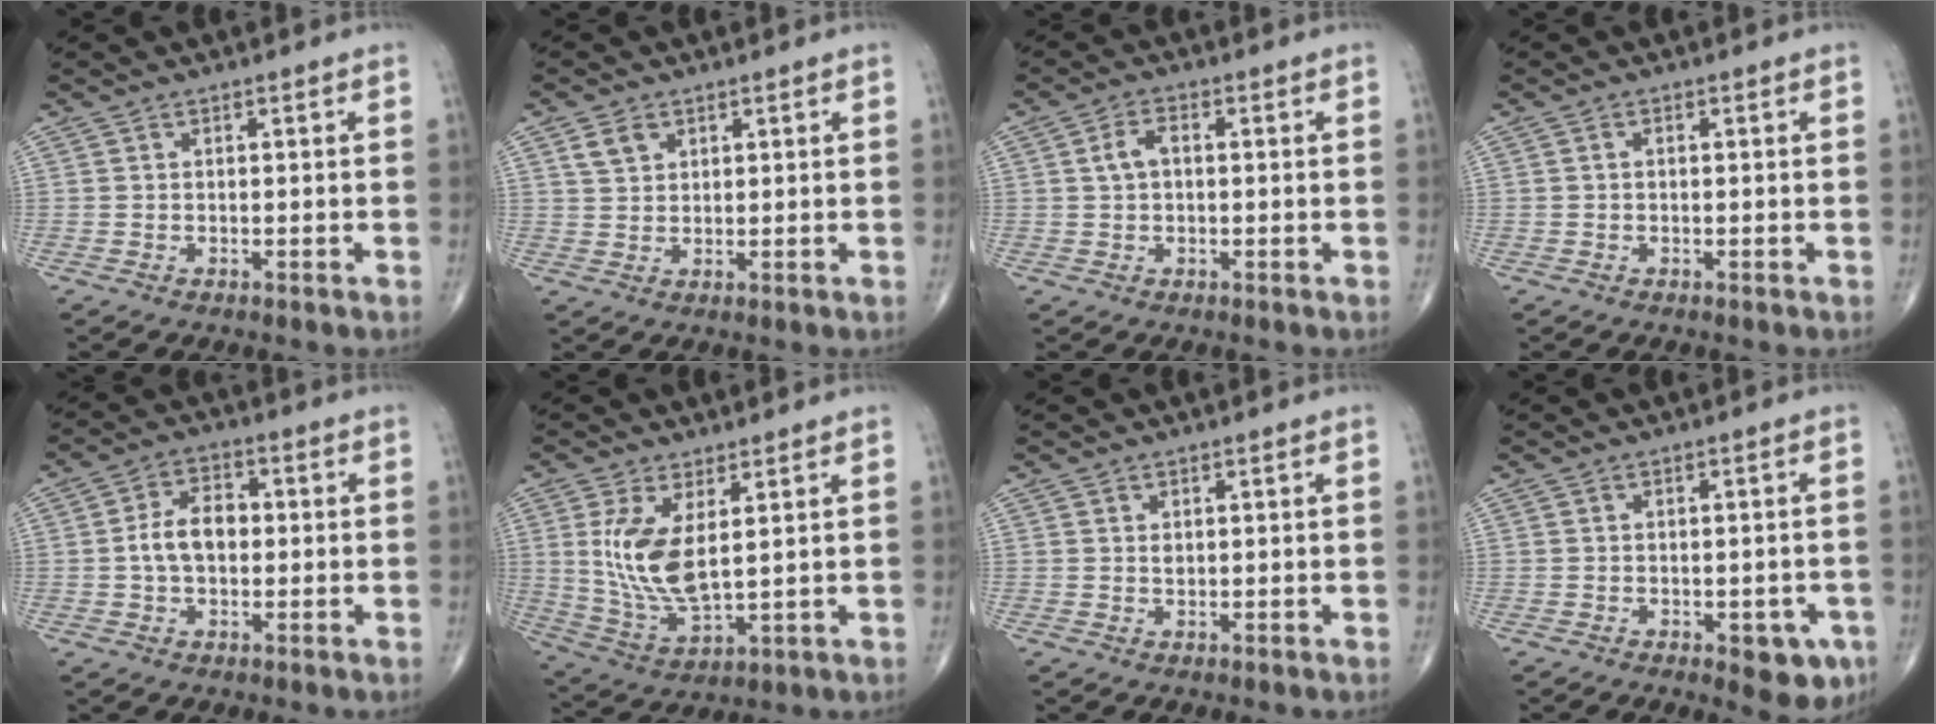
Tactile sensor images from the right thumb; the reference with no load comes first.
{"total": 3.6, "force": [1.9, 2.5, 1.7], "torque": [-0.024, -0.006, 0.040]}
{"total": 3.6, "force": [0.4, 2.2, 2.9], "torque": [-0.057, 0.012, 0.005]}
{"total": 0.5, "force": [-0.1, 0.3, 0.4], "torque": [-0.005, 0.000, -0.003]}
{"total": 7.3, "force": [-0.2, 4.8, 5.5], "torque": [-0.089, 0.020, -0.010]}
{"total": 11.3, "force": [2.5, 4.8, 9.9], "torque": [-0.201, -0.024, 0.064]}
{"total": 1.0, "force": [0.3, 0.6, 0.7], "torque": [-0.007, -0.002, 0.007]}
{"total": 6.6, "force": [-2.9, 3.1, 5.0], "torque": [-0.036, 0.005, -0.029]}